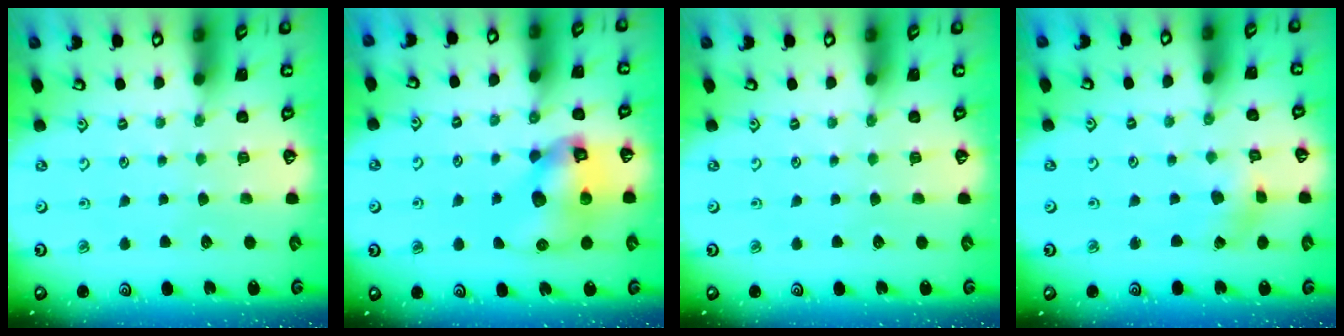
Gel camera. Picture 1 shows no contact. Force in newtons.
{"total": 12.2, "press": 12.1, "slide": 1.8}
{"total": 0.0}
{"total": 1.6, "press": 1.5, "slide": 0.4}